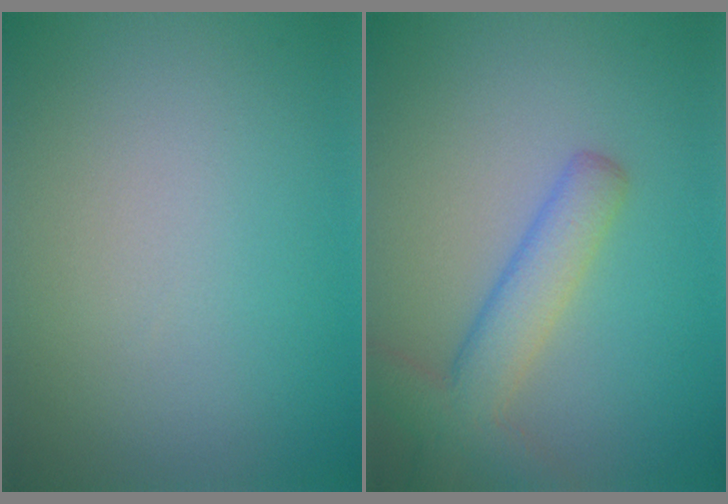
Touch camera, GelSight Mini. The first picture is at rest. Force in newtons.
{"total": 4.5, "press": 4.5, "slide": 0.2}